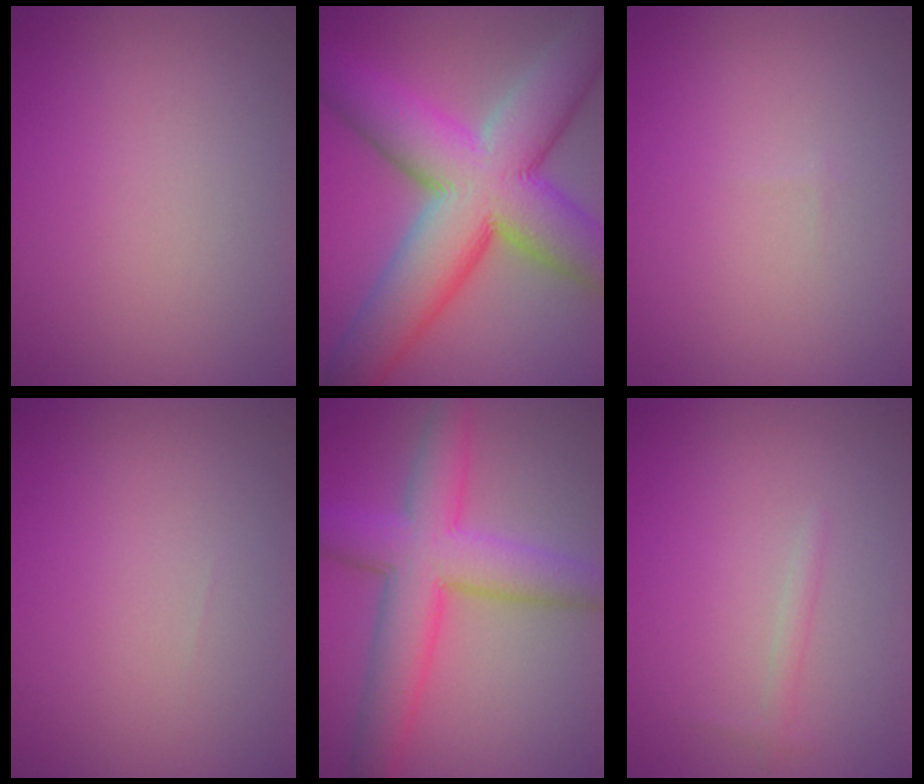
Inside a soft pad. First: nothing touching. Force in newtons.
{"total": 14.3, "press": 14.3, "slide": 0.7}
{"total": 0.0}
{"total": 0.0}
{"total": 7.6, "press": 7.6, "slide": 0.1}
{"total": 0.8, "press": 0.8, "slide": 0.0}